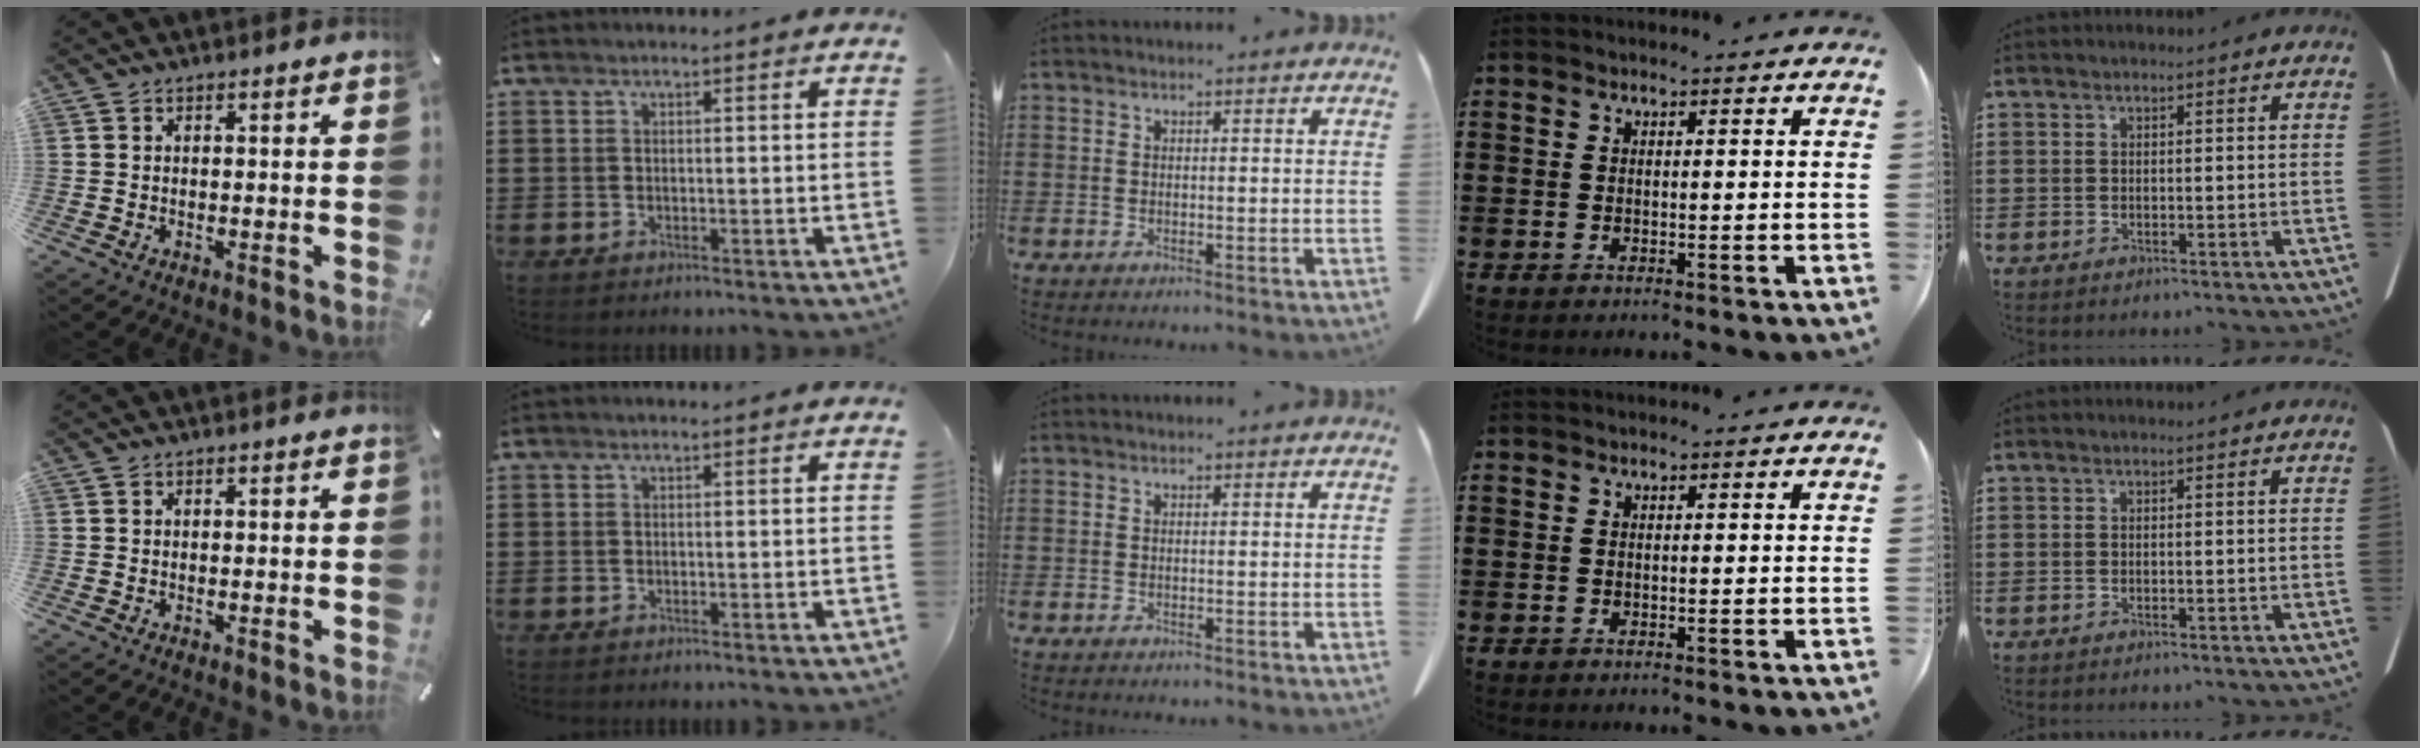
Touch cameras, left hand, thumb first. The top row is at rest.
{}